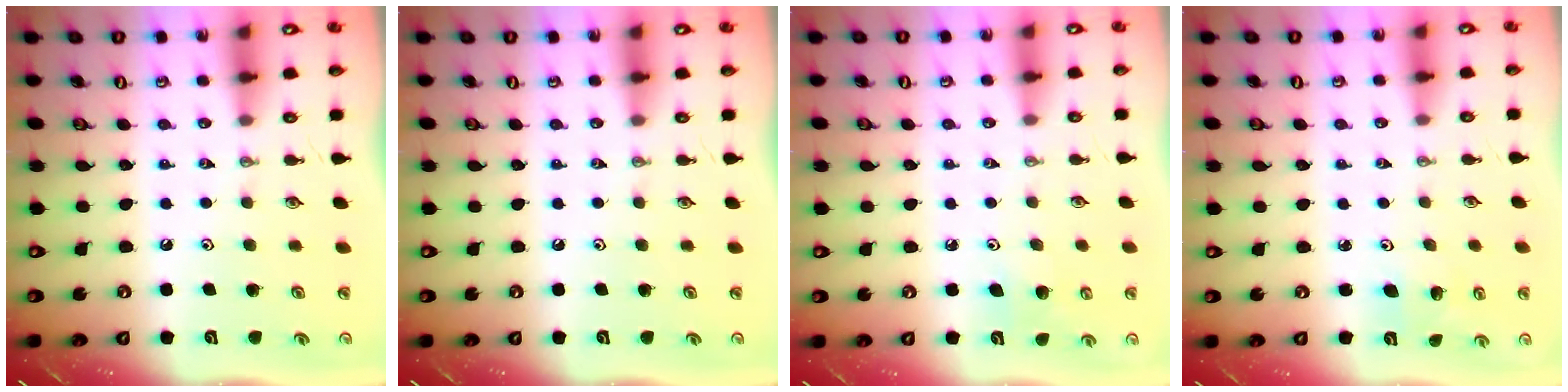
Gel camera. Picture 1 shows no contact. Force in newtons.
{"total": 0.0}
{"total": 5.8, "press": 5.6, "slide": 1.3}
{"total": 2.5, "press": 2.5, "slide": 0.1}